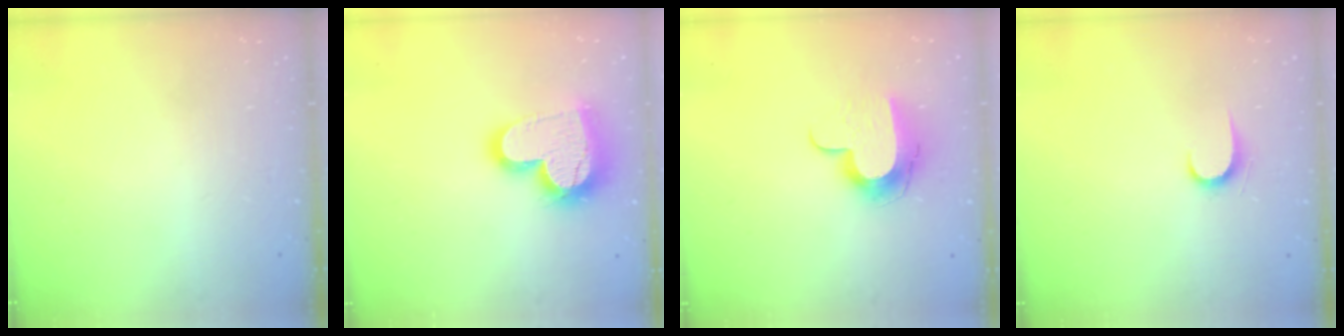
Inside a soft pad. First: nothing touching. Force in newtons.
{"total": 18.4, "press": 18.4, "slide": 1.4}
{"total": 11.2, "press": 11.1, "slide": 0.7}
{"total": 6.0, "press": 6.0, "slide": 0.7}